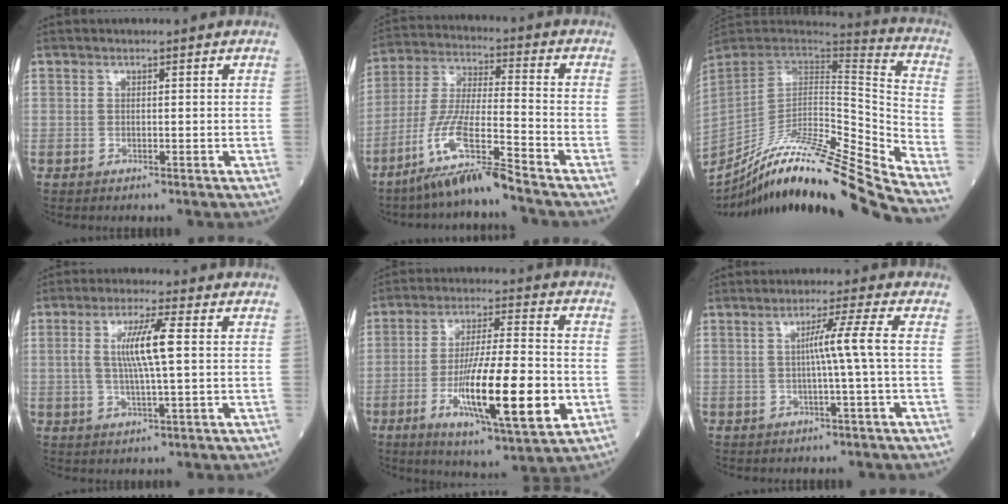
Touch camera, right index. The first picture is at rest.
{"total": 11.2, "force": [-8.1, -0.6, 7.7], "torque": [-0.160, -0.027, -0.160]}
{"total": 27.4, "force": [-23.7, -1.6, 13.6], "torque": [-0.198, -0.034, -0.385]}
{"total": 7.7, "force": [1.0, 0.5, 7.6], "torque": [-0.150, 0.005, 0.017]}
{"total": 17.5, "force": [-4.7, 2.4, 16.7], "torque": [-0.295, -0.019, -0.075]}
{"total": 5.0, "force": [0.0, -1.6, 4.8], "torque": [-0.083, 0.008, 0.001]}